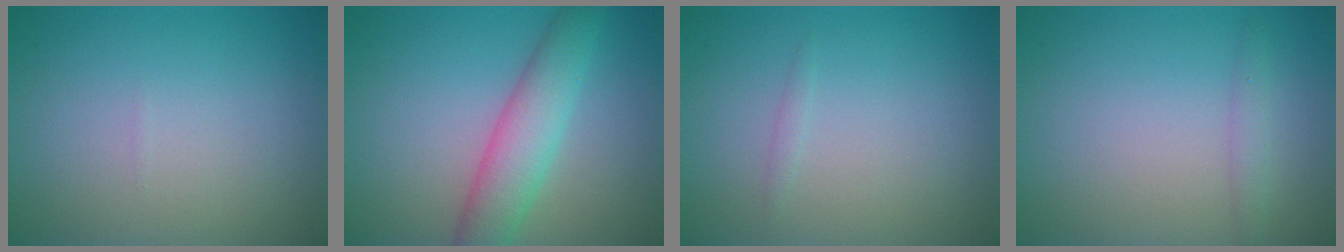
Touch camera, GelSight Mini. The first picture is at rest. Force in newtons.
{"total": 4.9, "press": 4.9, "slide": 0.0}
{"total": 0.6, "press": 0.6, "slide": 0.0}
{"total": 1.1, "press": 1.1, "slide": 0.1}